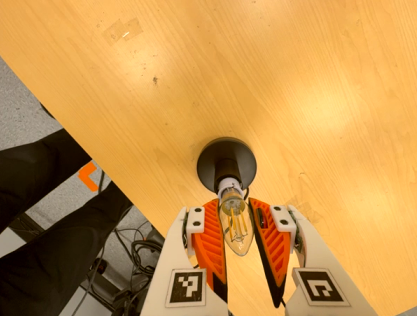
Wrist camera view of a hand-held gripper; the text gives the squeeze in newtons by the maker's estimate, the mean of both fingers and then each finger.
{"total": 14.6, "left": 14.5, "right": 14.8}